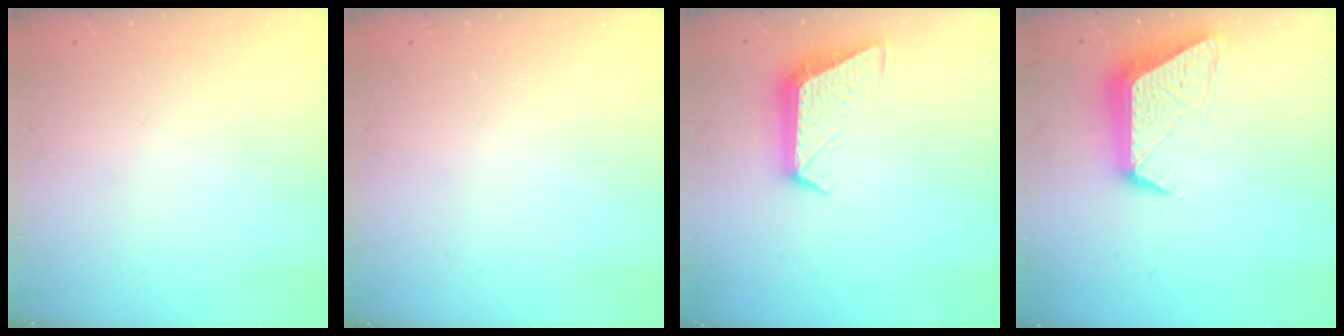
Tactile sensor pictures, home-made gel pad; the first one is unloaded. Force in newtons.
{"total": 0.0}
{"total": 10.4, "press": 10.4, "slide": 0.3}
{"total": 12.8, "press": 12.8, "slide": 1.1}